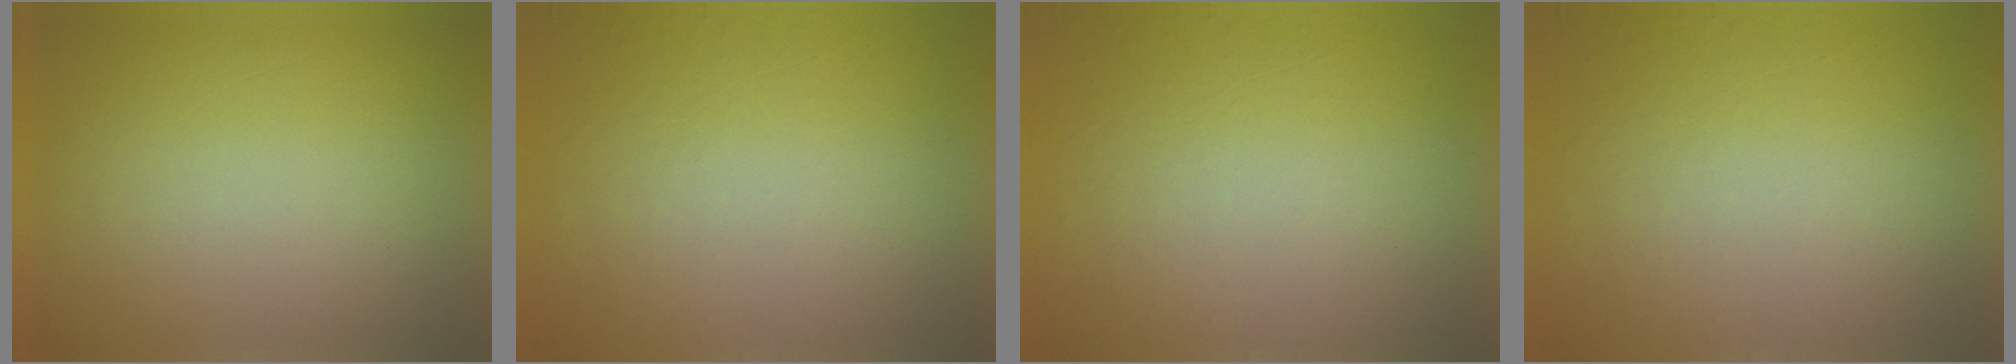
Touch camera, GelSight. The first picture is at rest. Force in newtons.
{"total": 4.7}
{"total": 4.7}
{"total": 4.7}